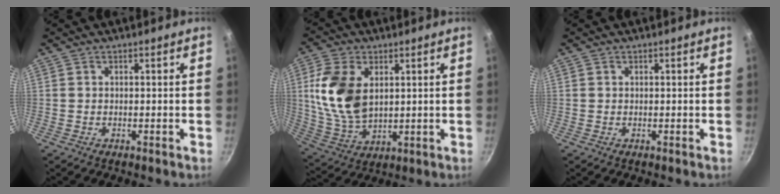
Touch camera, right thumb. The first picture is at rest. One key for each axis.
{"total": 13.8, "fx": 3.1, "fy": 8.7, "fz": 10.3, "tx": -0.190, "ty": -0.017, "tz": 0.072}
{"total": 0.0}